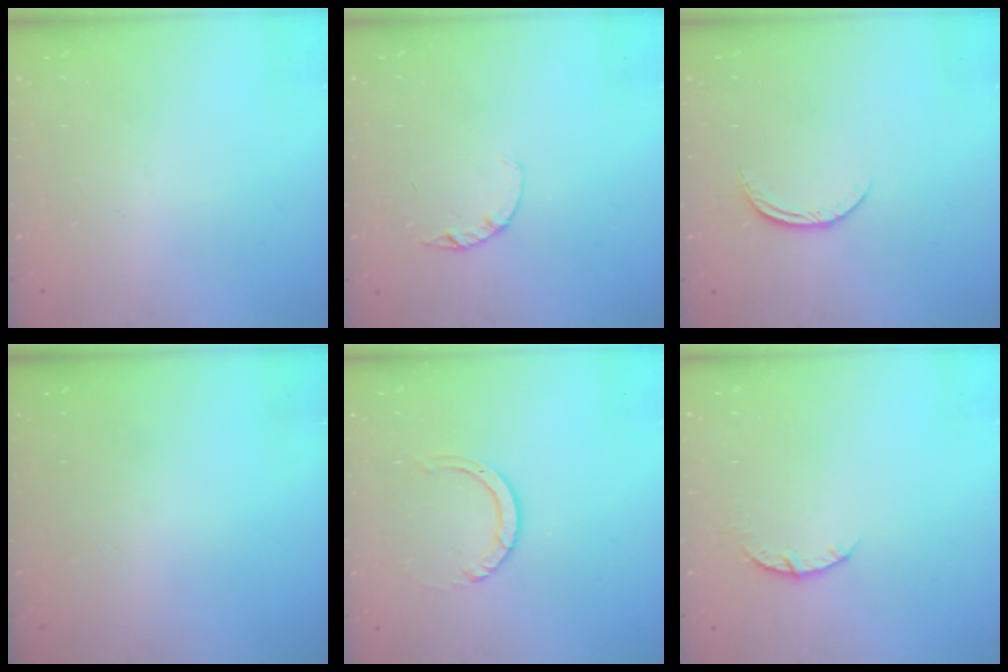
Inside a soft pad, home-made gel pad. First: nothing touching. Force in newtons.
{"total": 2.2, "press": 2.2, "slide": 0.4}
{"total": 6.5, "press": 6.5, "slide": 0.7}
{"total": 0.0}
{"total": 3.2, "press": 3.2, "slide": 0.3}
{"total": 4.3, "press": 4.2, "slide": 0.6}